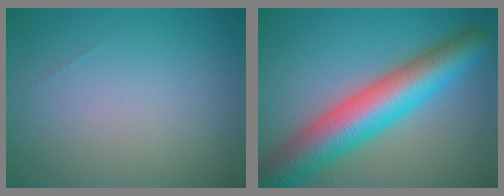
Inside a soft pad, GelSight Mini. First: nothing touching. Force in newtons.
{"total": 9.7, "press": 9.7, "slide": 0.3}